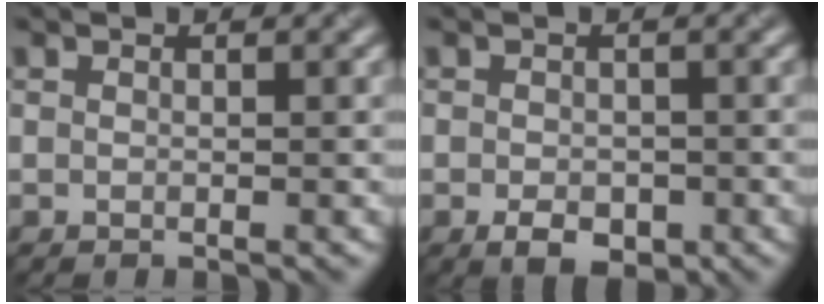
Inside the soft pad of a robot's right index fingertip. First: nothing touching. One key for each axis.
{"total": 2.7, "fx": -1.0, "fy": 1.8, "fz": 1.8, "tx": -0.031, "ty": -0.006, "tz": -0.020}